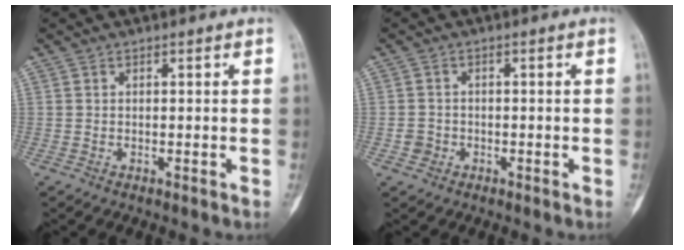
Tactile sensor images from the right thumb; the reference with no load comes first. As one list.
[{"total": 2.0, "force": [-0.7, 1.9, 0.3], "torque": [0.007, 0.011, -0.015]}]